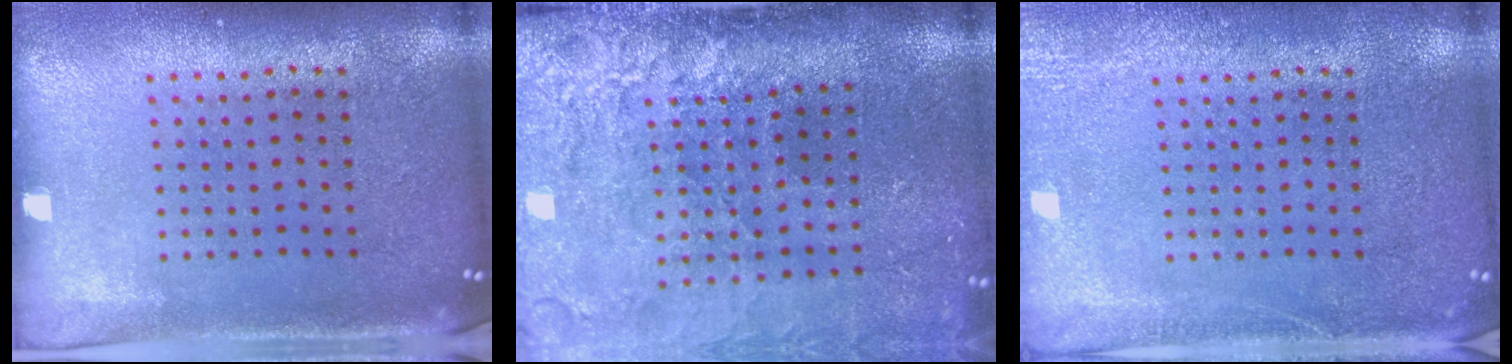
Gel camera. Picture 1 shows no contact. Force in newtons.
{"total": 4.6, "press": 3.7, "slide": 2.8}
{"total": 2.8, "press": 2.7, "slide": 0.4}